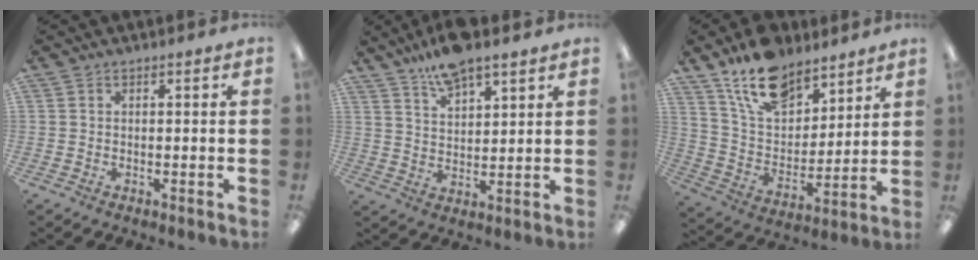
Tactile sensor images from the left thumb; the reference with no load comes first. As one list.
[{"total": 9.4, "force": [7.9, 2.6, 4.4], "torque": [-0.081, -0.038, 0.143]}, {"total": 16.5, "force": [12.1, 8.6, 7.3], "torque": [-0.135, -0.061, 0.223]}]